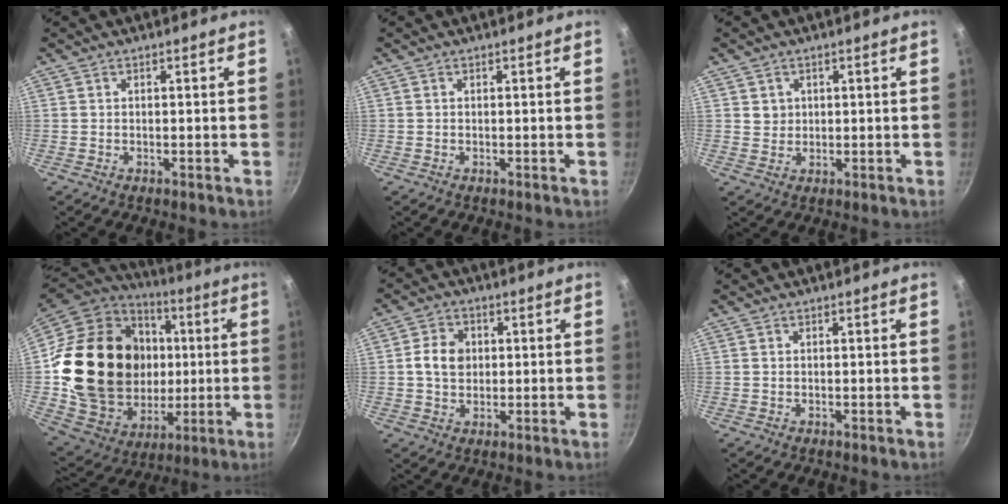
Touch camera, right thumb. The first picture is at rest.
{"total": 0.0}
{"total": 2.3, "force": [0.7, 2.2, 0.5], "torque": [0.006, 0.004, 0.014]}
{"total": 29.3, "force": [2.7, 23.3, 17.5], "torque": [-0.305, 0.014, 0.073]}
{"total": 6.3, "force": [0.7, 5.1, 3.7], "torque": [-0.048, 0.008, 0.004]}
{"total": 0.0}